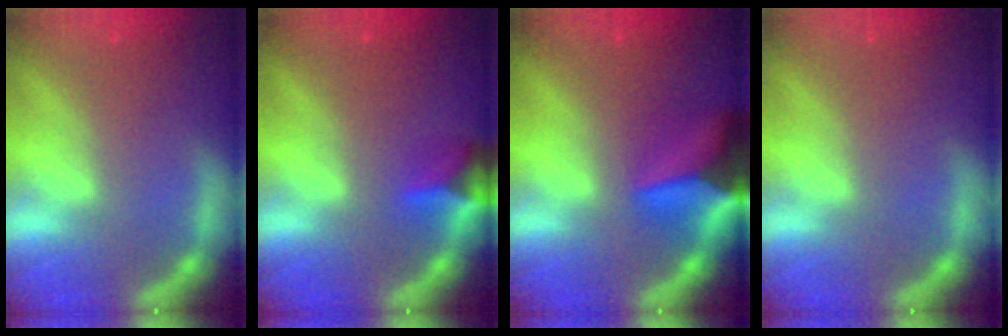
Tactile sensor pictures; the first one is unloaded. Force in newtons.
{"total": 2.9}
{"total": 8.4}
{"total": 0.0}